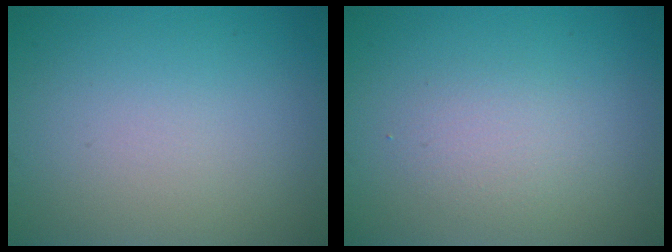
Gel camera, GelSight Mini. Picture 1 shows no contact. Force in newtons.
{"total": 1.8, "press": 1.8, "slide": 0.1}